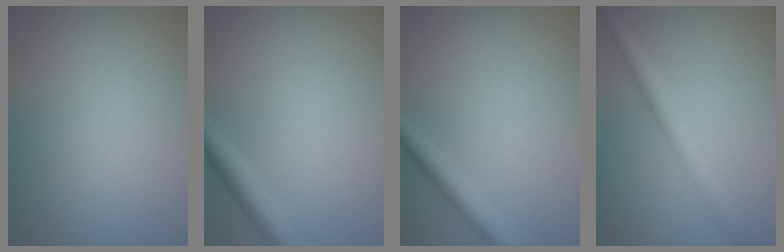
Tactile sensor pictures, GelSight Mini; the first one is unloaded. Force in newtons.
{"total": 2.5, "press": 2.4, "slide": 0.1}
{"total": 2.4, "press": 2.4, "slide": 0.1}
{"total": 3.4, "press": 3.4, "slide": 0.1}